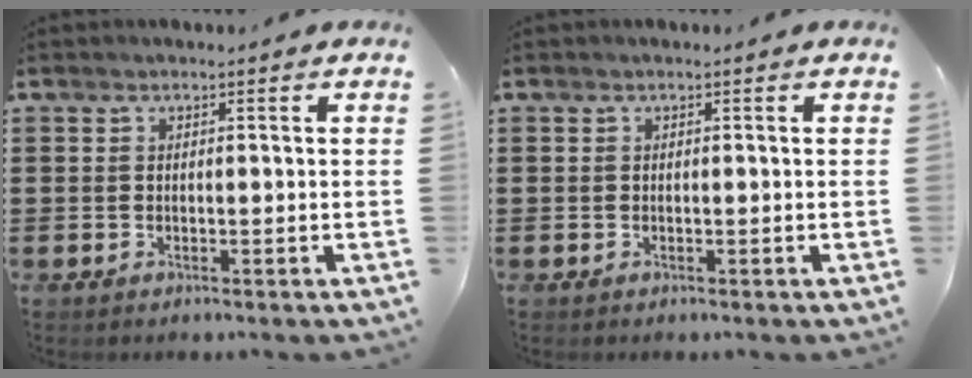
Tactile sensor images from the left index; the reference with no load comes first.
{"total": 0.0}